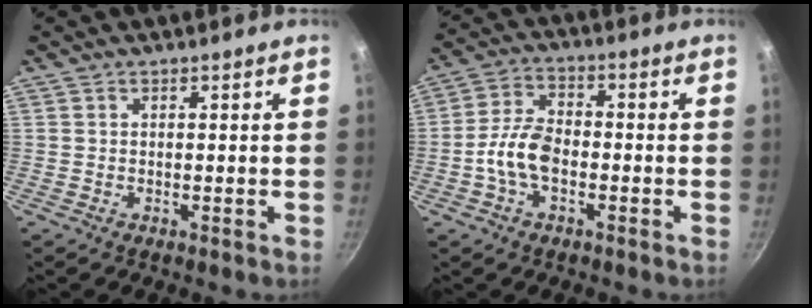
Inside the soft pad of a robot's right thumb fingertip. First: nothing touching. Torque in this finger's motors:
{"motor_torque": [0.68, 1.74, 0.84, -0.69, 0.06]}